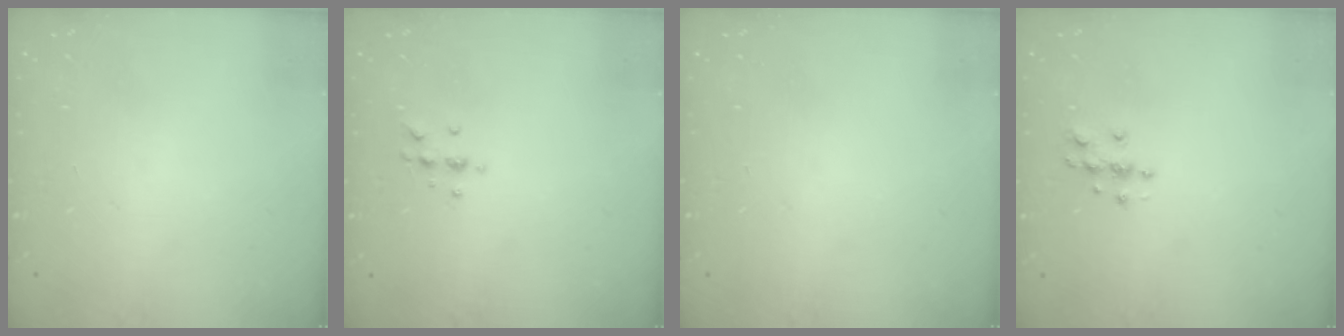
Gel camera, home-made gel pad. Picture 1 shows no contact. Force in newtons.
{"total": 4.0, "press": 3.8, "slide": 1.2}
{"total": 0.0}
{"total": 3.9, "press": 3.8, "slide": 0.4}